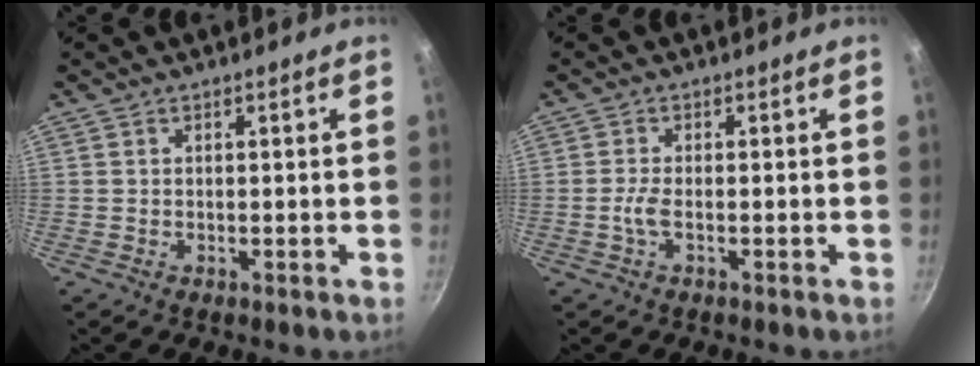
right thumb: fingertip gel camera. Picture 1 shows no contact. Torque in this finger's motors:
{"motor_torque": [0.08, -0.24, 0.49, -0.26, 0.18]}